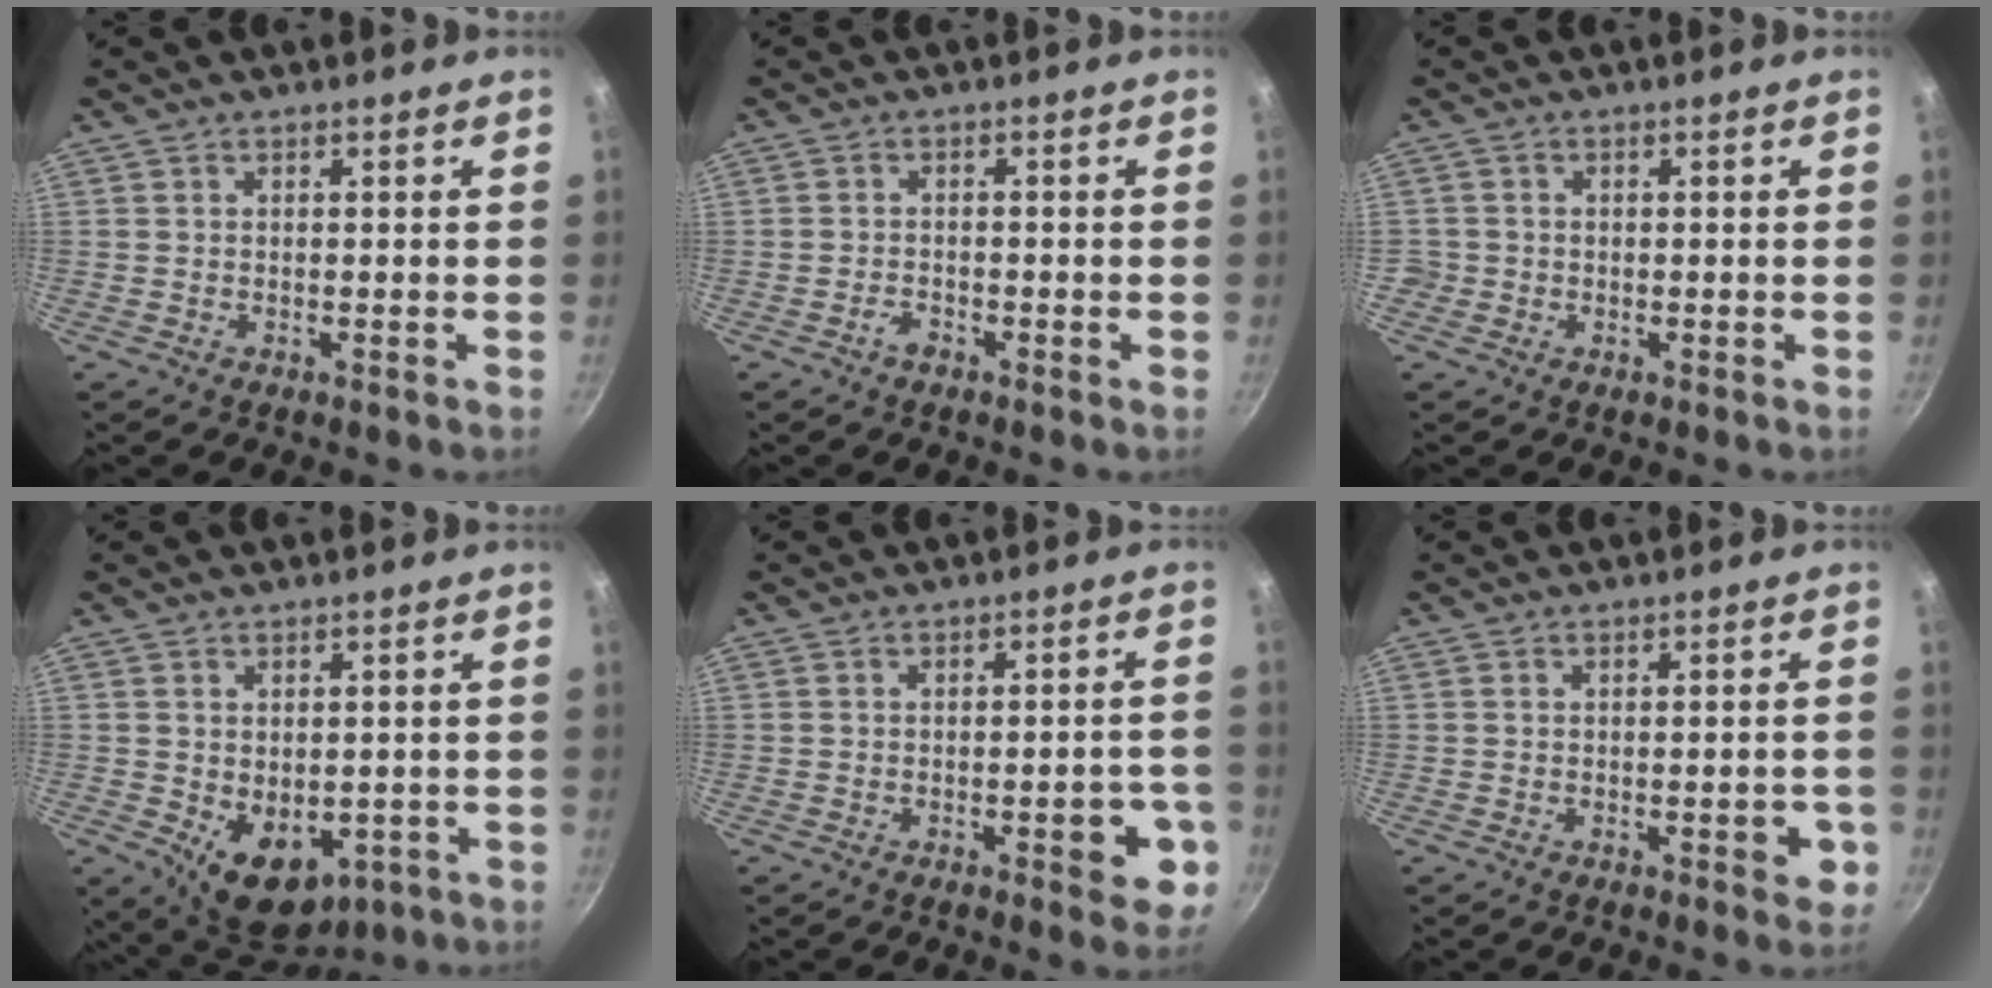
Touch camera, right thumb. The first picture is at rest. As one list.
[{"total": 1.8, "force": [-1.3, 0.9, 0.9], "torque": [-0.016, 0.012, -0.025]}, {"total": 1.8, "force": [-0.4, 1.7, 0.4], "torque": [0.001, 0.007, -0.008]}, {"total": 10.3, "force": [-2.3, 7.1, 7.1], "torque": [-0.074, -0.012, -0.011]}, {"total": 7.6, "force": [-2.7, 3.0, 6.5], "torque": [-0.058, 0.016, -0.032]}, {"total": 4.0, "force": [-1.3, 1.7, 3.4], "torque": [-0.027, 0.003, -0.018]}]